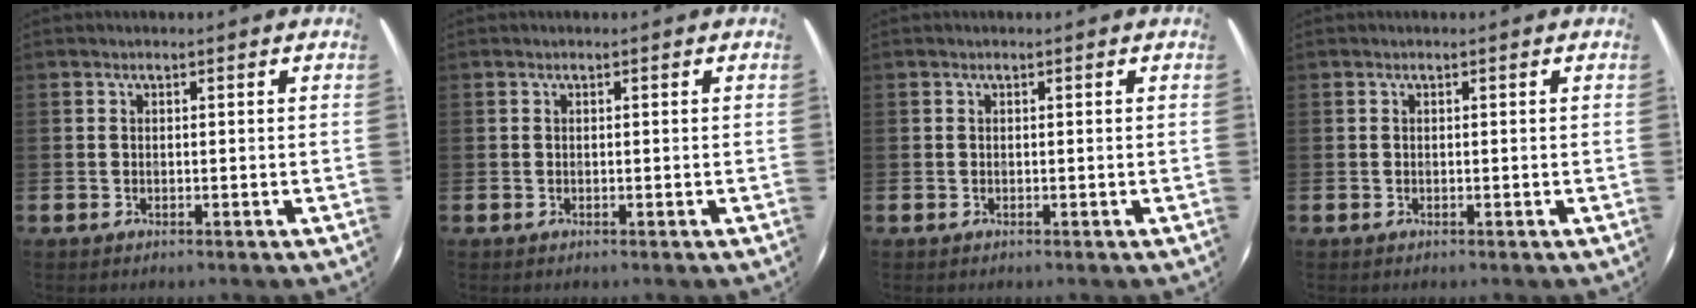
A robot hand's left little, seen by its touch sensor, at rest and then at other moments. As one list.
[{"total": 0.0}, {"total": 0.0}, {"total": 0.0}]